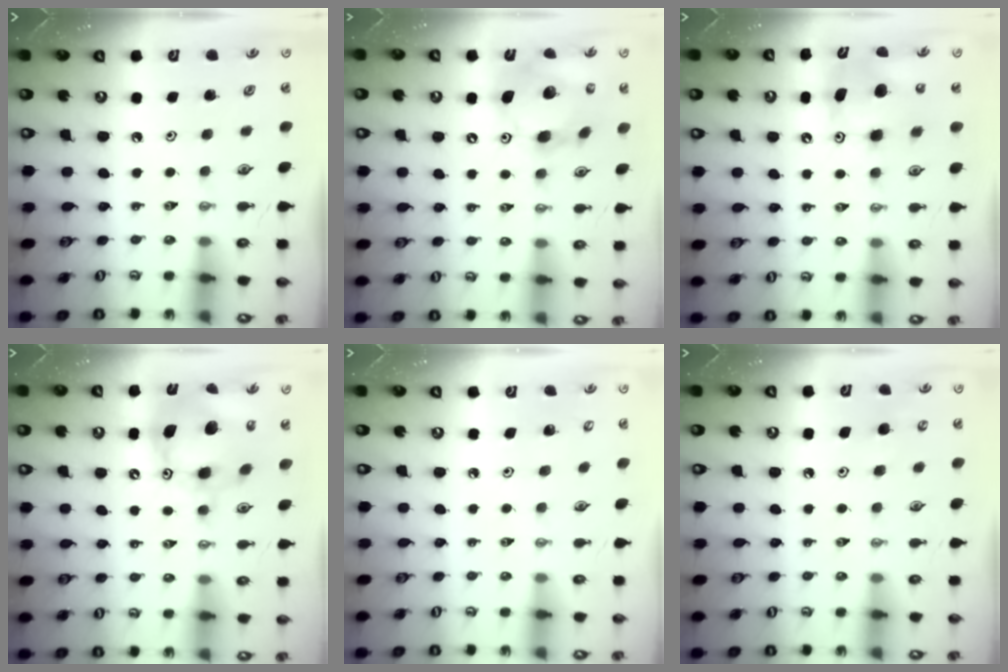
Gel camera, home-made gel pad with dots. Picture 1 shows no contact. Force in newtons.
{"total": 15.3, "press": 15.0, "slide": 3.2}
{"total": 8.5, "press": 8.4, "slide": 0.5}
{"total": 14.9, "press": 14.8, "slide": 1.5}
{"total": 4.2, "press": 4.2, "slide": 0.4}
{"total": 4.0, "press": 4.0, "slide": 0.1}